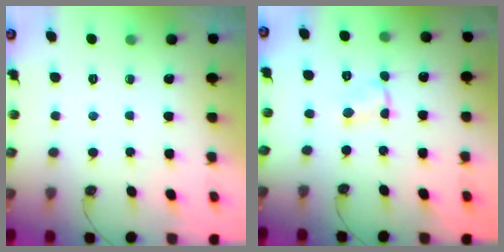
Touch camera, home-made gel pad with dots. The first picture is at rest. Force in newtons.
{"total": 1.5, "press": 1.5, "slide": 0.2}